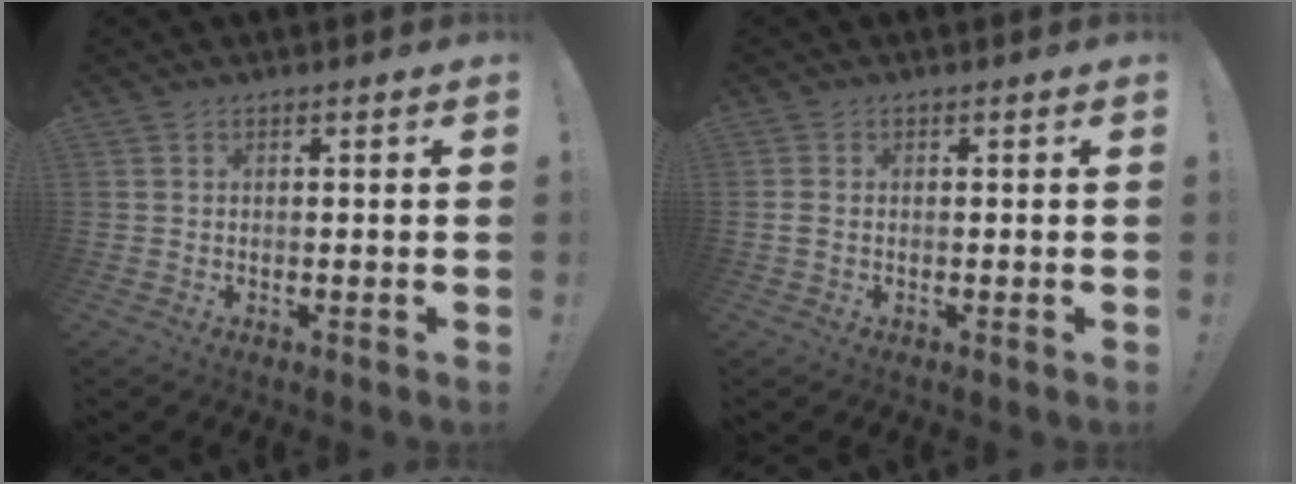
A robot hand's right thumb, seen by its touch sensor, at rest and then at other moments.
{"total": 1.4, "force": [-0.1, 0.9, 1.0], "torque": [-0.022, 0.005, -0.001]}